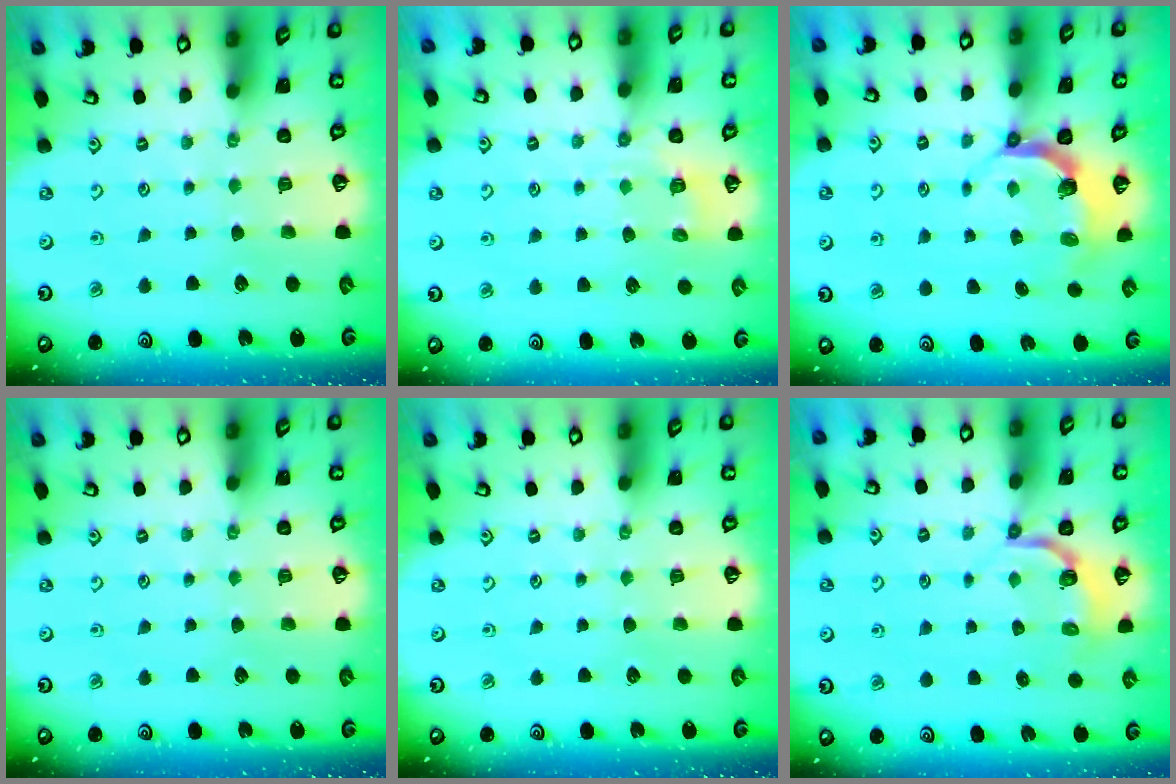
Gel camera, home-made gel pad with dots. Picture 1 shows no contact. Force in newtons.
{"total": 4.8, "press": 4.5, "slide": 1.7}
{"total": 5.2, "press": 4.0, "slide": 3.4}
{"total": 0.0}
{"total": 0.0}
{"total": 3.9, "press": 2.5, "slide": 3.0}